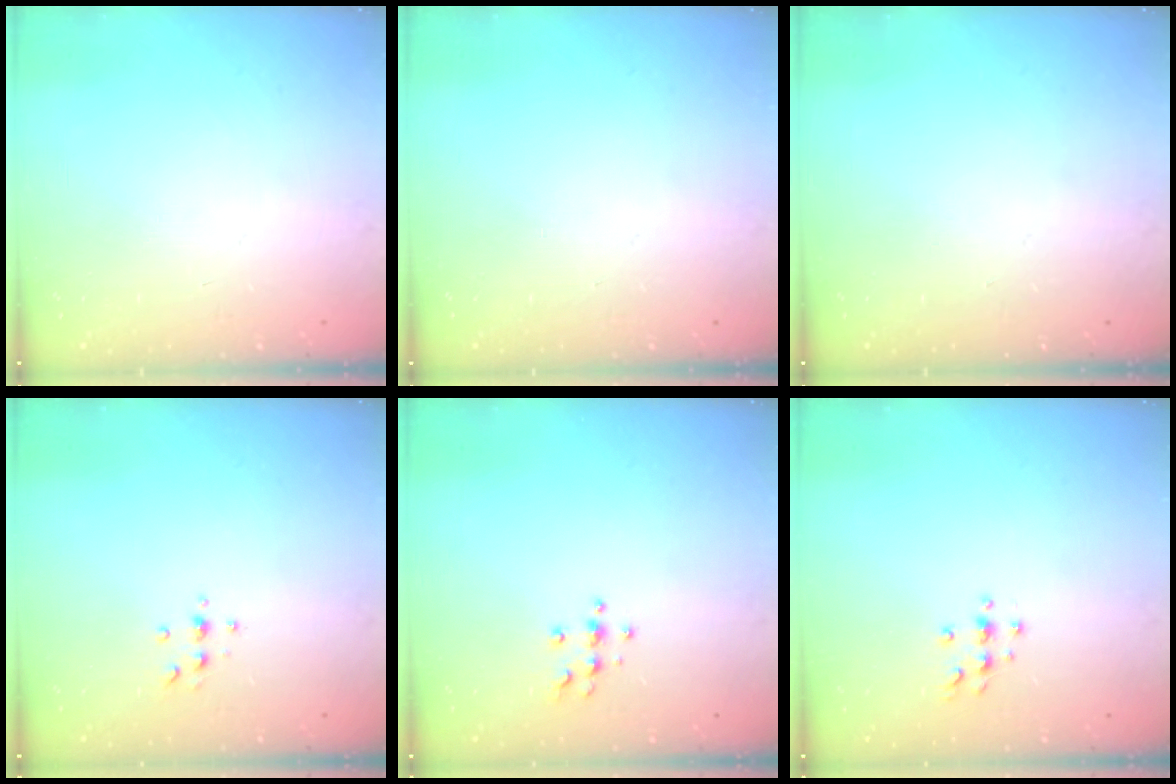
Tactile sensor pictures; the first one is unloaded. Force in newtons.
{"total": 0.0}
{"total": 0.0}
{"total": 4.1, "press": 4.1, "slide": 0.5}
{"total": 5.6, "press": 5.5, "slide": 0.7}
{"total": 4.2, "press": 4.2, "slide": 0.5}